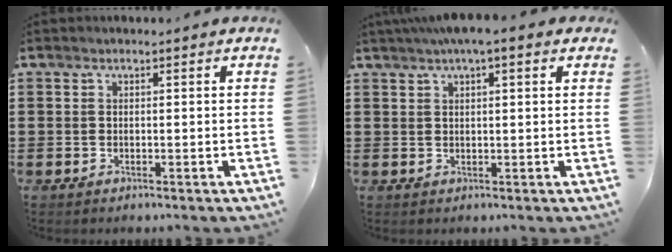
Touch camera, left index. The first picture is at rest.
{"total": 3.6, "force": [2.2, 0.7, 2.8], "torque": [-0.058, 0.008, 0.039]}